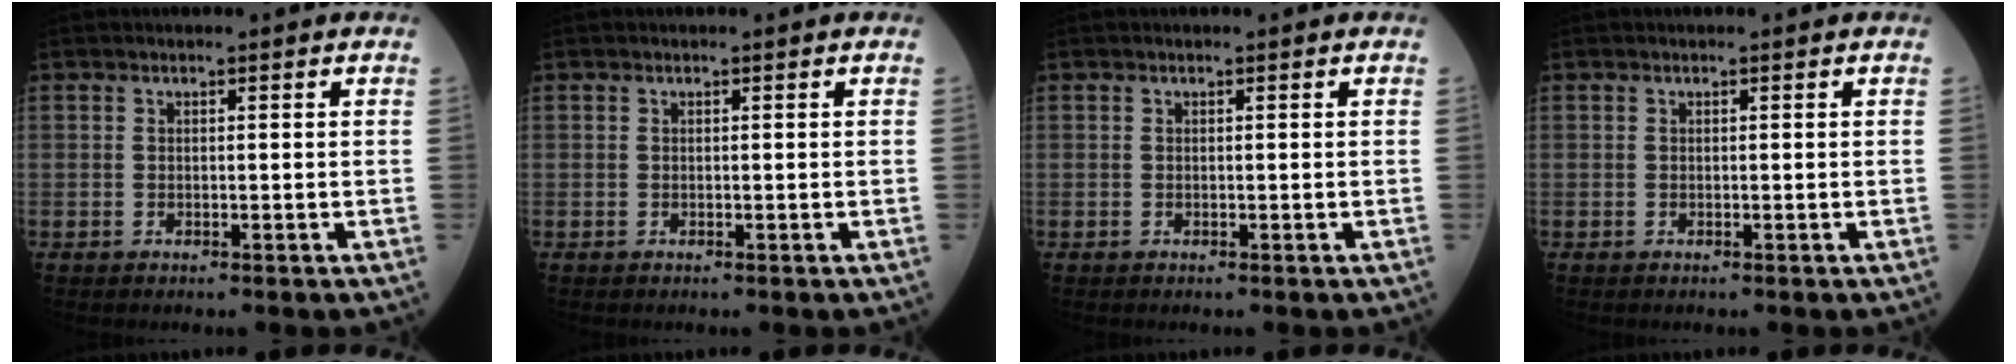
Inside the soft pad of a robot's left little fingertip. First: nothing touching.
{"total": 0.0}
{"total": 0.0}
{"total": 0.0}